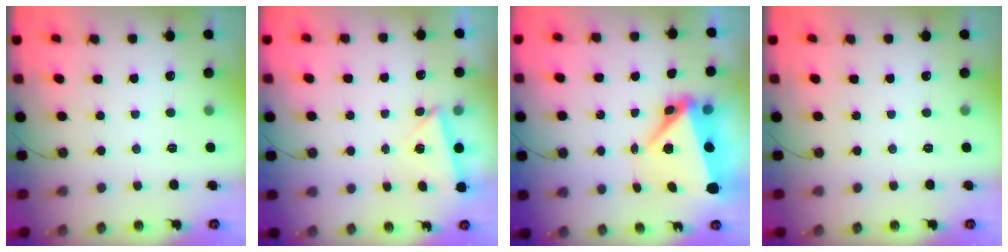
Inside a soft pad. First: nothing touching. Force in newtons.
{"total": 3.1, "press": 3.1, "slide": 0.5}
{"total": 9.4, "press": 9.1, "slide": 2.2}
{"total": 0.0}